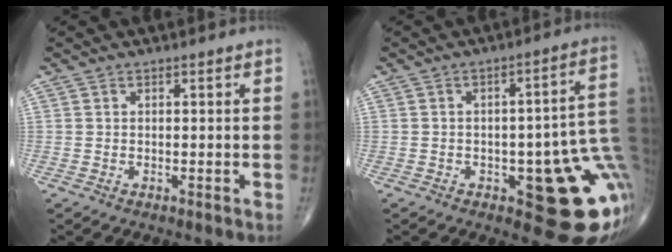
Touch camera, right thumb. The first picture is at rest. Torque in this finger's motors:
{"motor_torque": [1.75, 1.91, 1.10, -1.28, 0.19]}